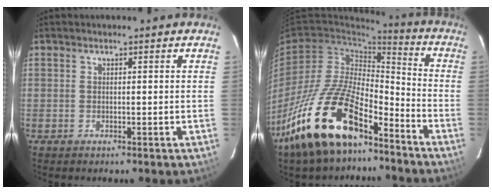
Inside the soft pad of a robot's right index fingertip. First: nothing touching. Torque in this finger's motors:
{"motor_torque": [1.78, -0.36, 1.05, 0.21]}